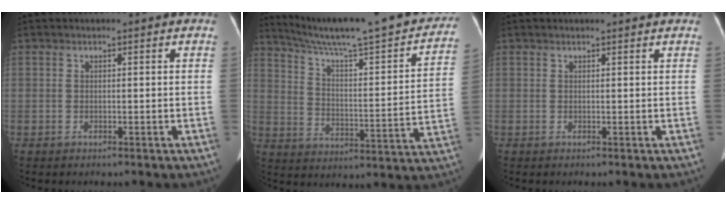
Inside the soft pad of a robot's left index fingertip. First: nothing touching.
{"total": 27.5, "force": [23.6, 2.6, 14.0], "torque": [-0.216, -0.038, 0.313]}
{"total": 2.0, "force": [1.9, -0.1, 0.6], "torque": [-0.012, 0.014, 0.023]}